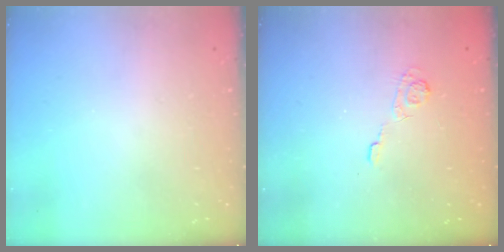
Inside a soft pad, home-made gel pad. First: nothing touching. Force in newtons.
{"total": 3.7, "press": 3.3, "slide": 1.6}